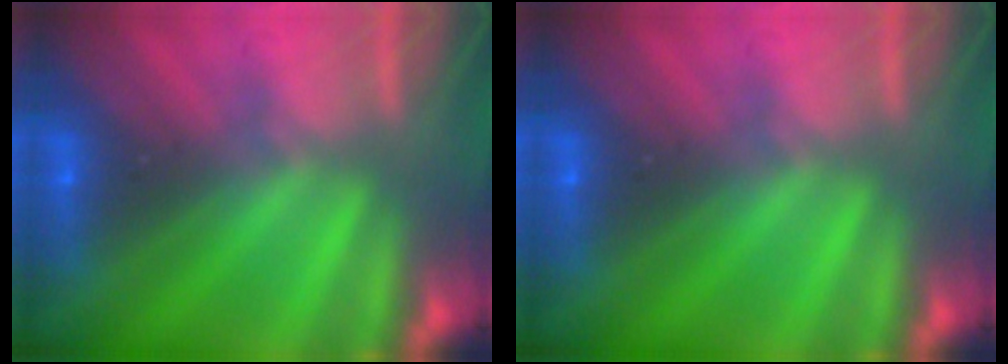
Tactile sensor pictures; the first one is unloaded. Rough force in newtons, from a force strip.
{"total": 0.0}